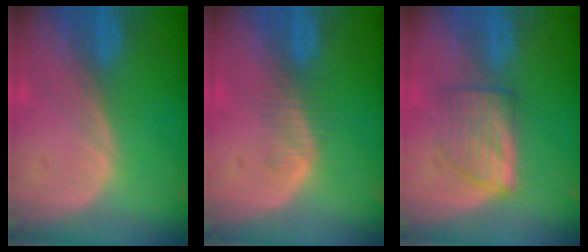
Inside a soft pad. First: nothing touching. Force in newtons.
{"total": 2.2, "press": 2.0, "slide": 0.9}
{"total": 5.2, "press": 5.2, "slide": 0.3}